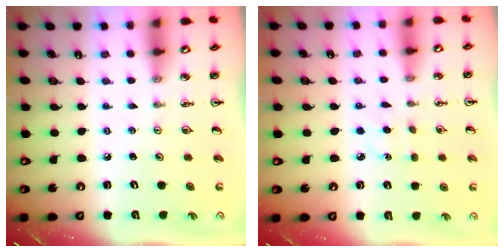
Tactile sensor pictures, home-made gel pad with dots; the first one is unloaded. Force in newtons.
{"total": 2.9, "press": 2.8, "slide": 0.5}